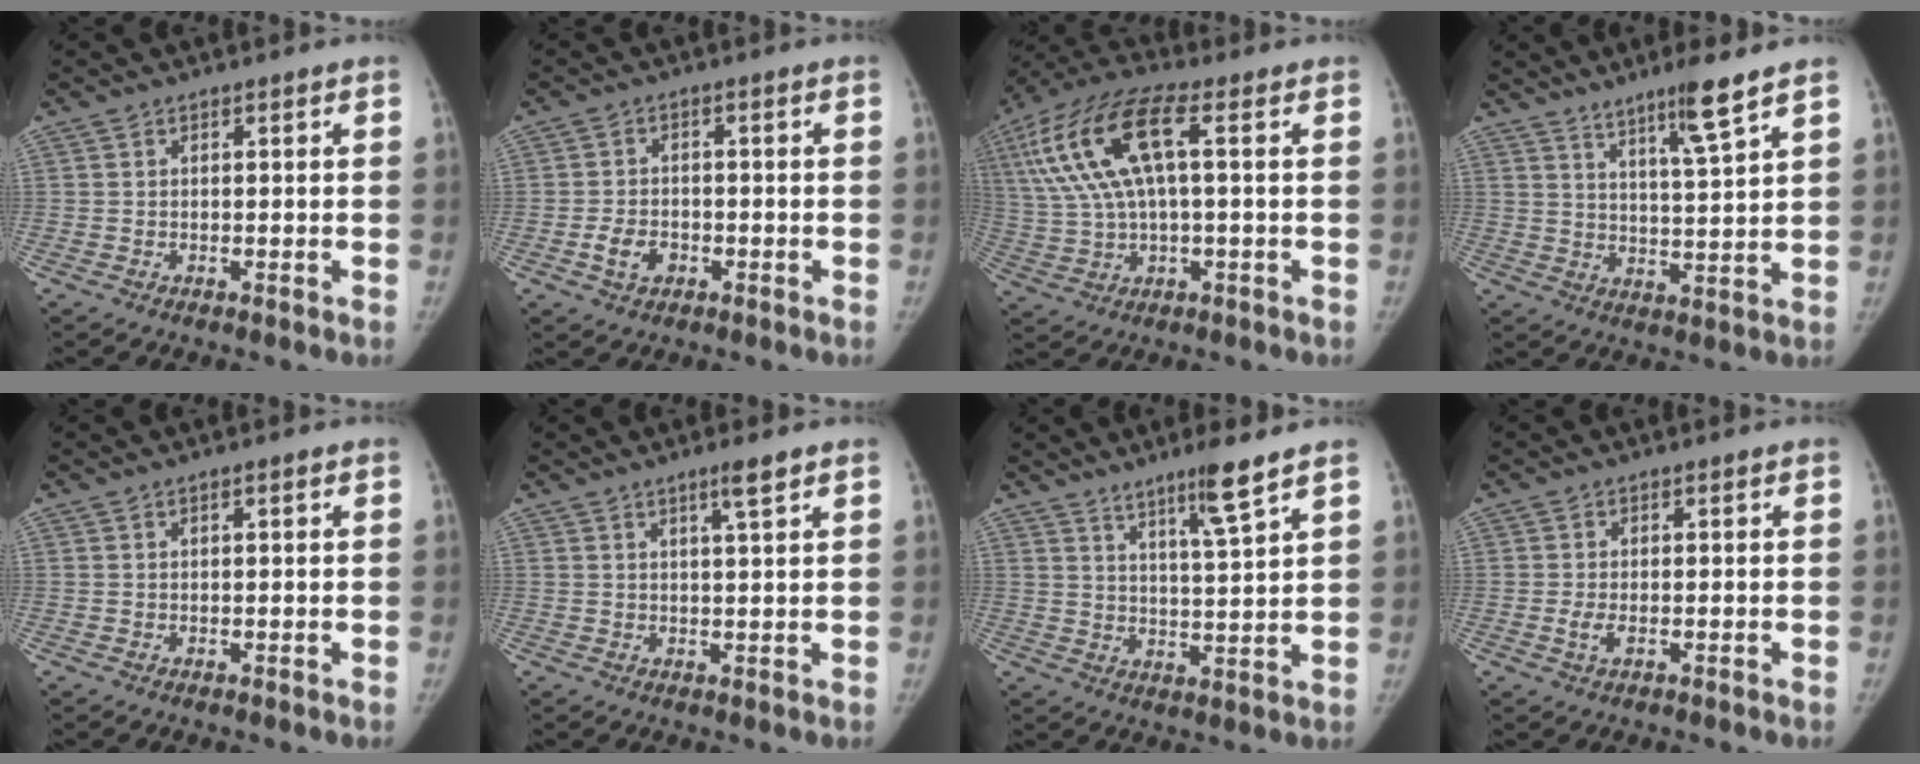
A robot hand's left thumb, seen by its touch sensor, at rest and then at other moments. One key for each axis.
{"total": 4.4, "fx": -1.9, "fy": 3.1, "fz": 2.5, "tx": -0.038, "ty": 0.015, "tz": -0.032}
{"total": 17.0, "fx": 3.9, "fy": 6.2, "fz": 15.4, "tx": -0.339, "ty": 0.034, "tz": 0.073}
{"total": 7.8, "fx": 5.6, "fy": -0.2, "fz": 5.5, "tx": -0.091, "ty": -0.041, "tz": 0.097}
{"total": 0.8, "fx": 0.3, "fy": 0.2, "fz": 0.7, "tx": -0.013, "ty": 0.004, "tz": 0.005}
{"total": 3.3, "fx": 2.1, "fy": 0.0, "fz": 2.6, "tx": -0.045, "ty": -0.014, "tz": 0.038}
{"total": 7.6, "fx": 5.4, "fy": -0.2, "fz": 5.4, "tx": -0.088, "ty": -0.040, "tz": 0.094}
{"total": 2.0, "fx": -0.5, "fy": 0.9, "fz": 1.8, "tx": -0.042, "ty": -0.002, "tz": -0.011}